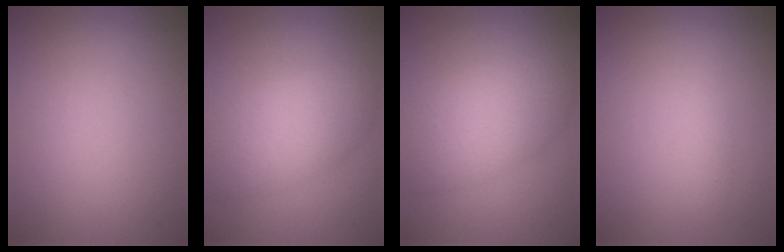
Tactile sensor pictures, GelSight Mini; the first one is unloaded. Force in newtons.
{"total": 5.1, "press": 5.1, "slide": 0.3}
{"total": 6.1, "press": 6.1, "slide": 0.1}
{"total": 1.1, "press": 1.1, "slide": 0.0}